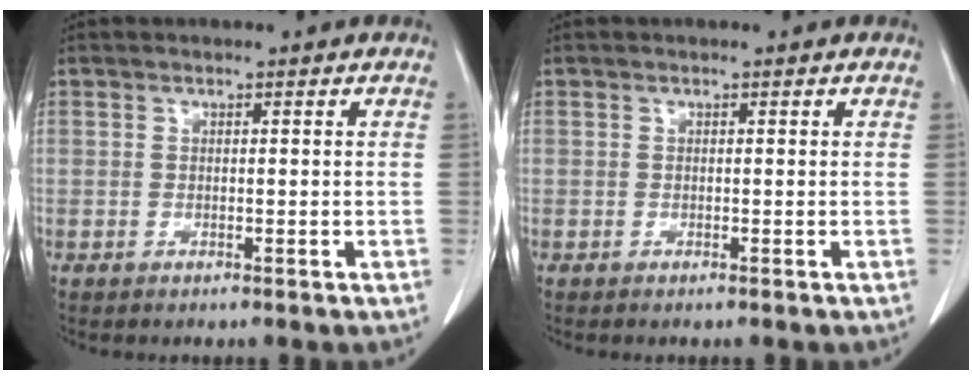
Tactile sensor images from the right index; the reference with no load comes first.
{"total": 0.0}